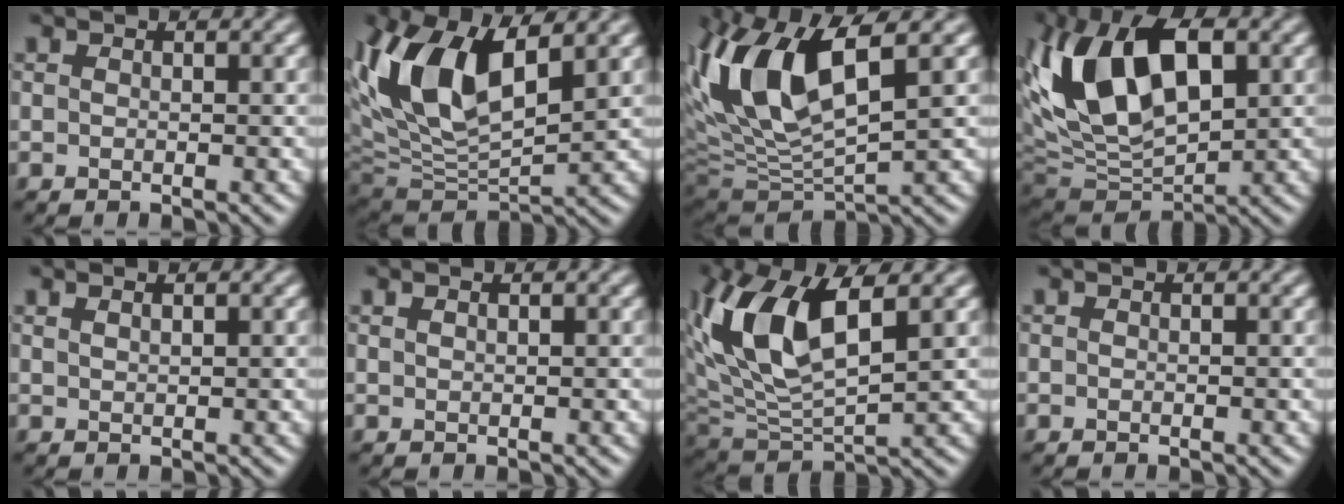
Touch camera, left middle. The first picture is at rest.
{"total": 11.3, "force": [4.2, 5.2, 9.1], "torque": [-0.187, 0.014, 0.073]}
{"total": 10.4, "force": [3.4, 4.1, 9.0], "torque": [-0.192, 0.007, 0.064]}
{"total": 11.4, "force": [3.1, 6.4, 9.0], "torque": [-0.178, 0.012, 0.054]}
{"total": 0.0}
{"total": 0.0}
{"total": 9.1, "force": [3.0, 4.1, 7.5], "torque": [-0.158, 0.002, 0.054]}
{"total": 0.0}